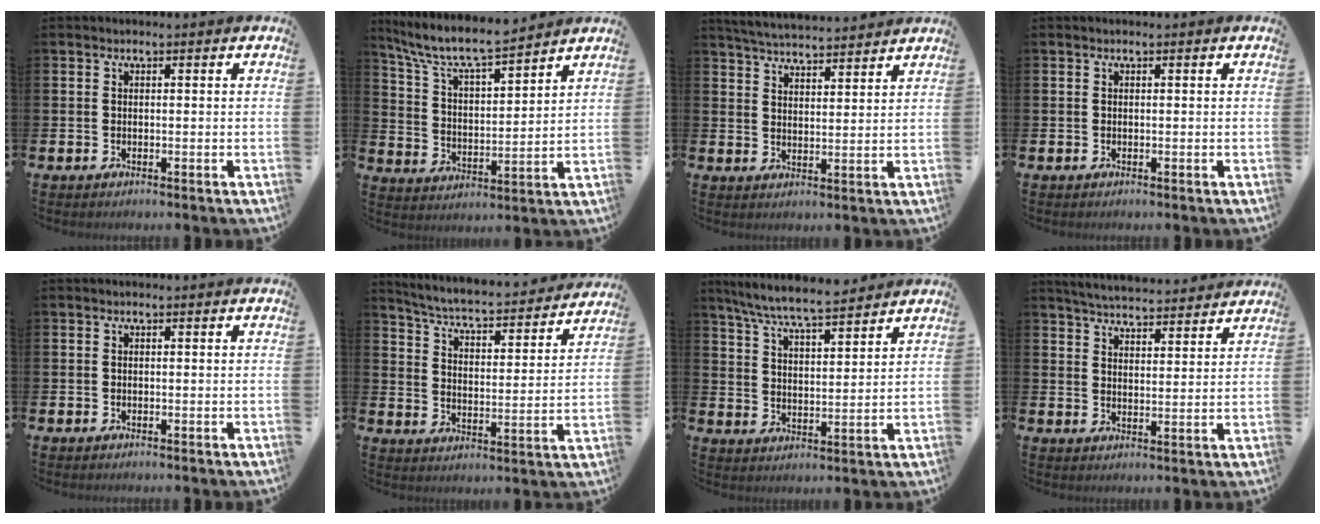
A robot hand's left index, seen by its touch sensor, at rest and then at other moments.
{"total": 8.5, "force": [7.8, 1.2, 3.1], "torque": [-0.097, -0.048, 0.137]}
{"total": 4.9, "force": [4.9, 0.1, 0.3], "torque": [-0.017, -0.032, 0.086]}
{"total": 0.0}
{"total": 0.0}
{"total": 5.4, "force": [5.2, 0.4, 1.7], "torque": [-0.059, -0.046, 0.081]}
{"total": 7.6, "force": [7.2, 0.4, 2.4], "torque": [-0.075, -0.037, 0.131]}
{"total": 5.3, "force": [5.2, 0.3, 0.3], "torque": [-0.021, -0.037, 0.092]}